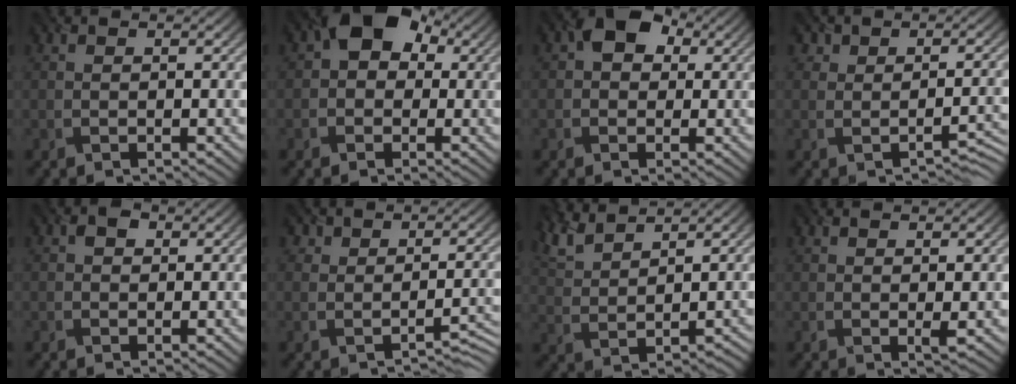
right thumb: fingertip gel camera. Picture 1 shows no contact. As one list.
[{"total": 7.6, "force": [1.8, 5.9, 4.4], "torque": [-0.055, 0.024, -0.004]}, {"total": 5.2, "force": [1.4, 4.1, 3.0], "torque": [-0.049, 0.010, 0.010]}, {"total": 2.1, "force": [-0.1, 1.8, 1.0], "torque": [-0.007, -0.001, -0.005]}, {"total": 1.4, "force": [0.3, 1.2, 0.7], "torque": [-0.010, 0.002, 0.001]}, {"total": 2.0, "force": [-0.5, 1.7, 1.1], "torque": [-0.006, 0.001, -0.011]}, {"total": 5.3, "force": [4.4, 1.2, 2.7], "torque": [-0.074, 0.013, 0.097]}, {"total": 0.8, "force": [0.3, 0.1, 0.7], "torque": [-0.012, -0.005, 0.003]}]